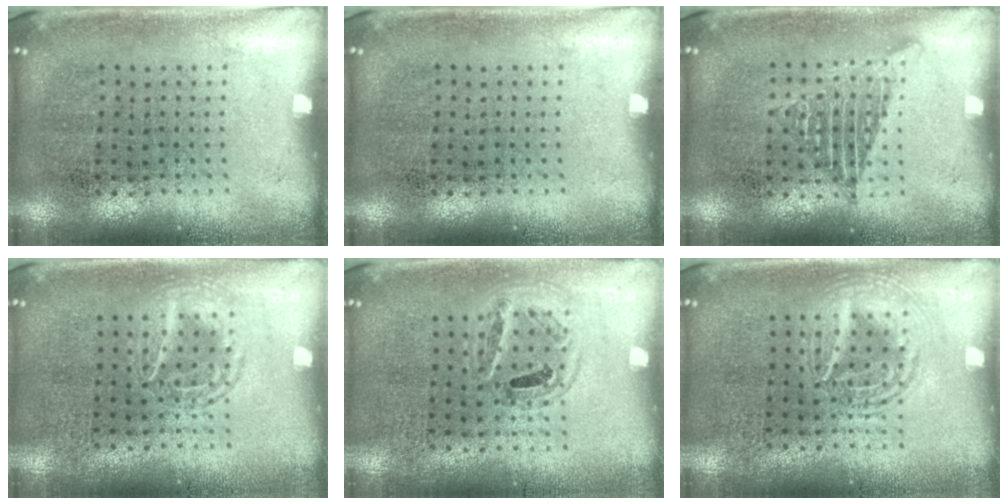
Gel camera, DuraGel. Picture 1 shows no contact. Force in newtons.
{"total": 0.0}
{"total": 1.2, "press": 1.2, "slide": 0.1}
{"total": 1.3, "press": 1.2, "slide": 0.2}
{"total": 0.9, "press": 0.9, "slide": 0.1}
{"total": 2.9, "press": 2.9, "slide": 0.4}